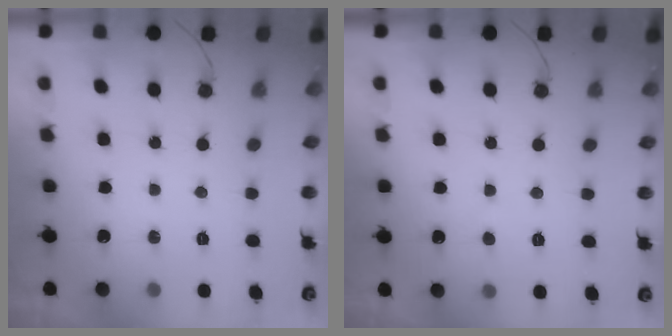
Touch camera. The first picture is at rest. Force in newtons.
{"total": 1.8, "press": 1.8, "slide": 0.2}